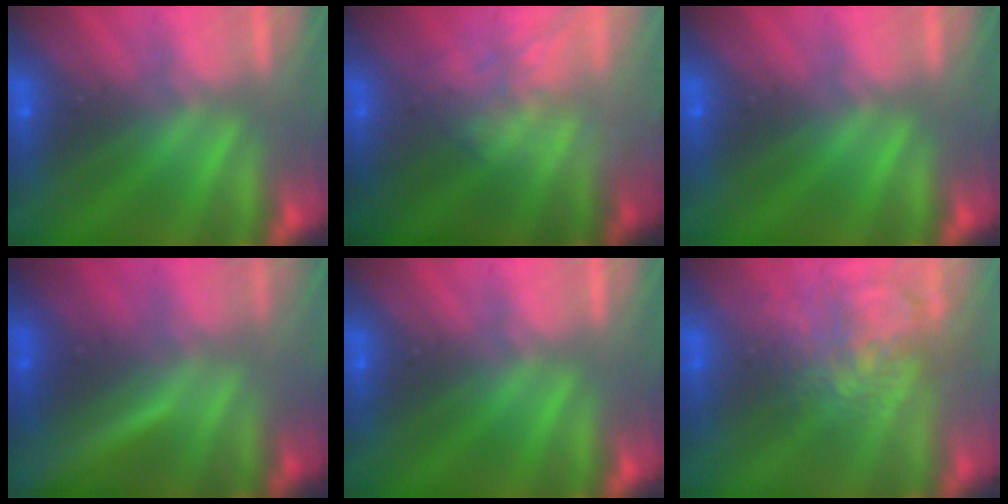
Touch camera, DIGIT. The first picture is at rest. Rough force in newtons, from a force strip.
{"total": 7.6}
{"total": 0.0}
{"total": 1.7}
{"total": 0.0}
{"total": 3.5}